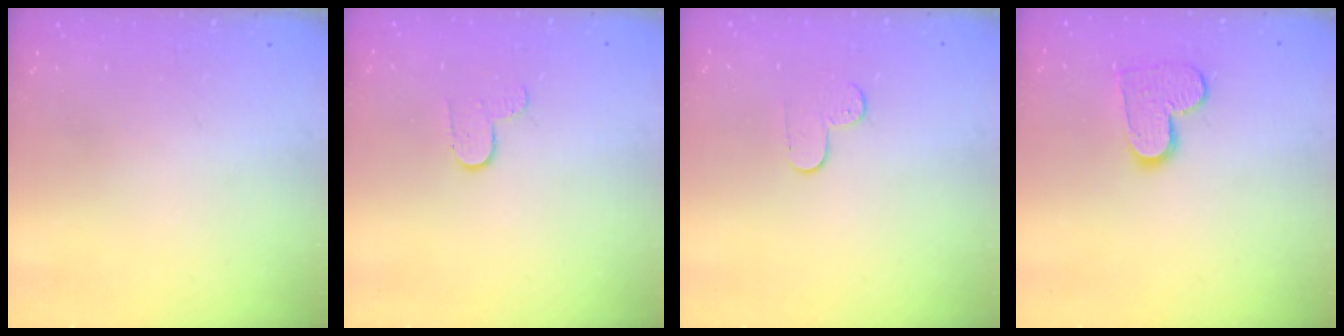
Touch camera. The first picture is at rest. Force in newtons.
{"total": 4.4, "press": 4.4, "slide": 0.4}
{"total": 5.9, "press": 5.9, "slide": 0.5}
{"total": 9.4, "press": 9.4, "slide": 0.6}